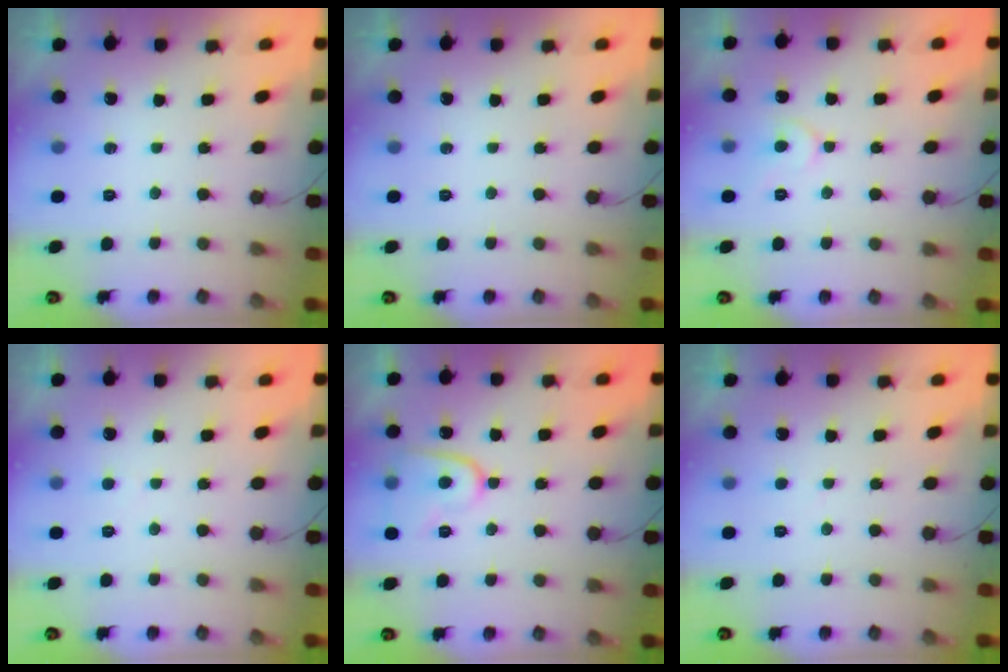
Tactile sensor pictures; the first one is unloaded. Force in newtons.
{"total": 0.0}
{"total": 6.5, "press": 6.4, "slide": 0.9}
{"total": 2.5, "press": 2.5, "slide": 0.2}
{"total": 10.3, "press": 10.3, "slide": 0.8}
{"total": 2.0, "press": 2.0, "slide": 0.2}